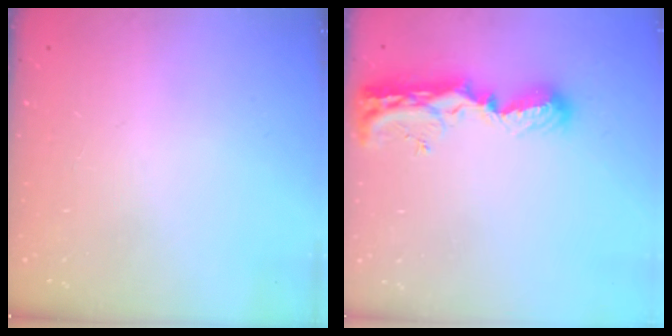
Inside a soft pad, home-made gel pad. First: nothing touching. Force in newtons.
{"total": 10.3, "press": 10.2, "slide": 1.2}